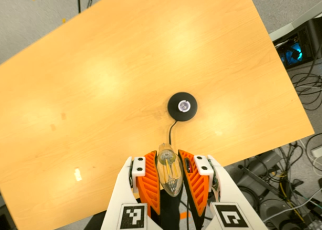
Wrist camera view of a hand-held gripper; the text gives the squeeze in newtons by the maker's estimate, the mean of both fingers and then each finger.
{"total": 22.9, "left": 25.0, "right": 20.7}